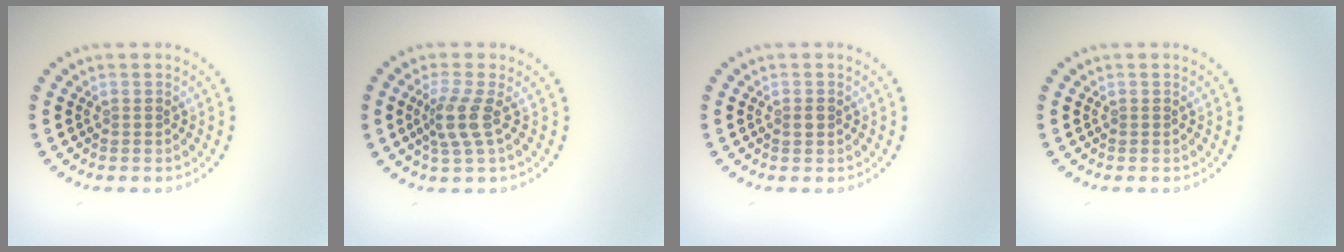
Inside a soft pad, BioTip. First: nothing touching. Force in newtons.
{"total": 2.7, "press": 2.0, "slide": 1.8}
{"total": 1.0, "press": 1.0, "slide": 0.1}
{"total": 0.0}